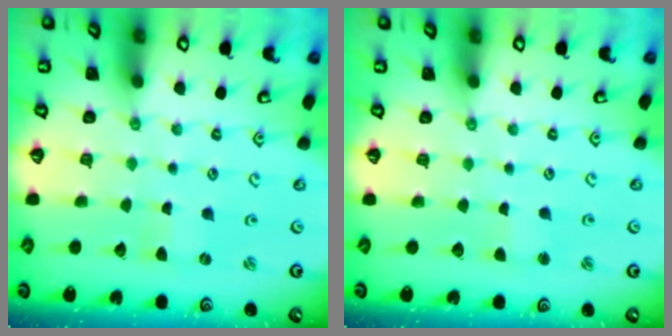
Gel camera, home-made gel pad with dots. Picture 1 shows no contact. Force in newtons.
{"total": 1.6, "press": 1.5, "slide": 0.4}